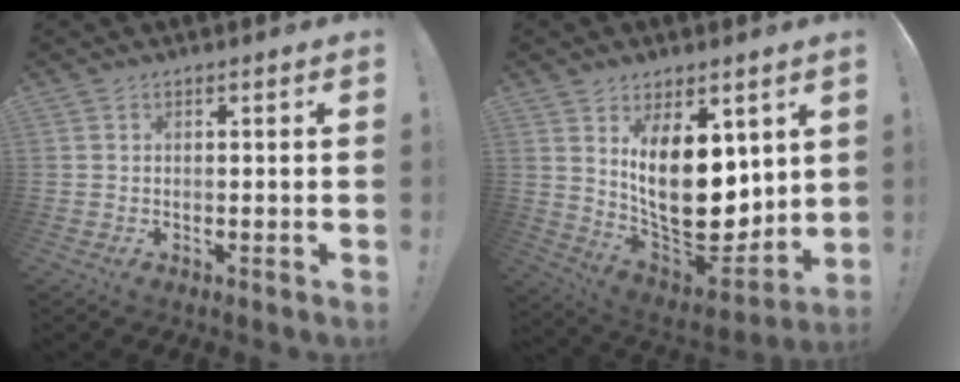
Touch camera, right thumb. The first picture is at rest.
{"total": 19.8, "force": [4.6, 11.8, 15.2], "torque": [-0.245, -0.060, 0.092]}